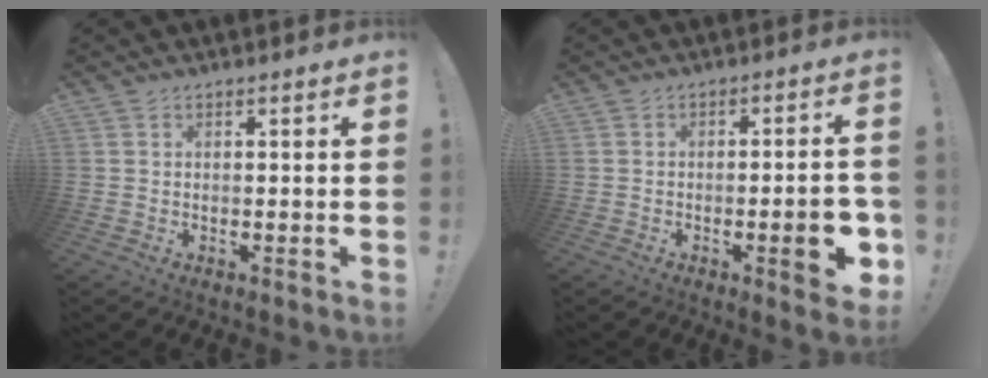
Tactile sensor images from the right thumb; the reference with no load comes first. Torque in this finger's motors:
{"motor_torque": [0.88, 1.09, 0.53, -0.32, 0.22]}